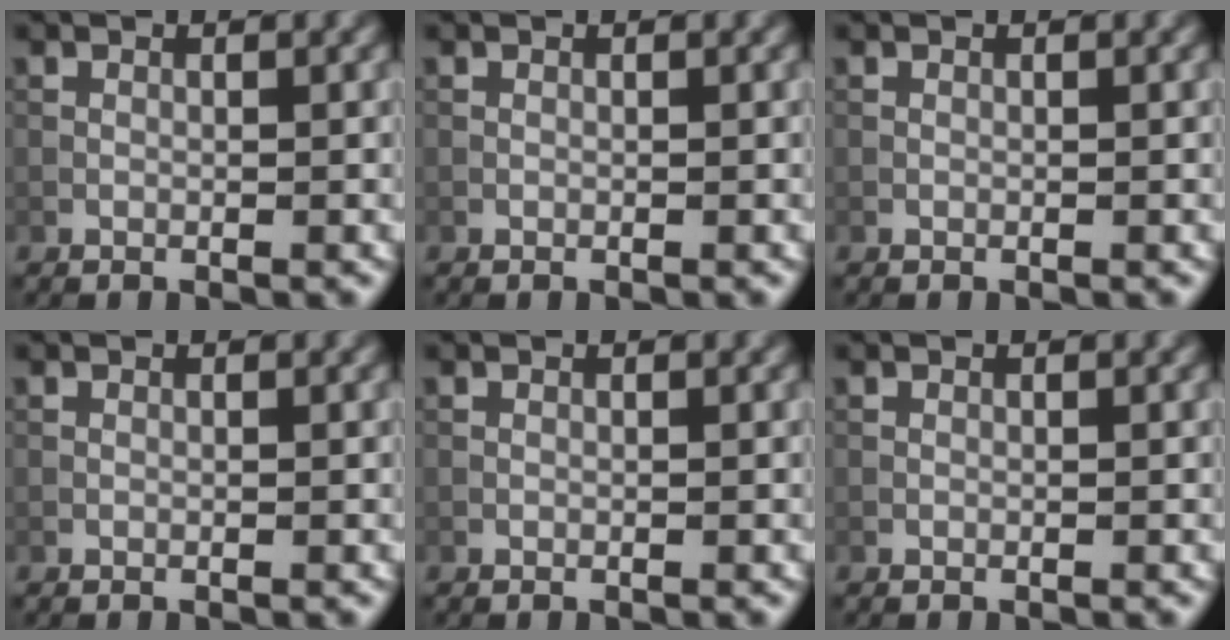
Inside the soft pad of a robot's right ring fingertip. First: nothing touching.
{"total": 0.0}
{"total": 0.0}
{"total": 0.0}
{"total": 0.0}
{"total": 0.0}